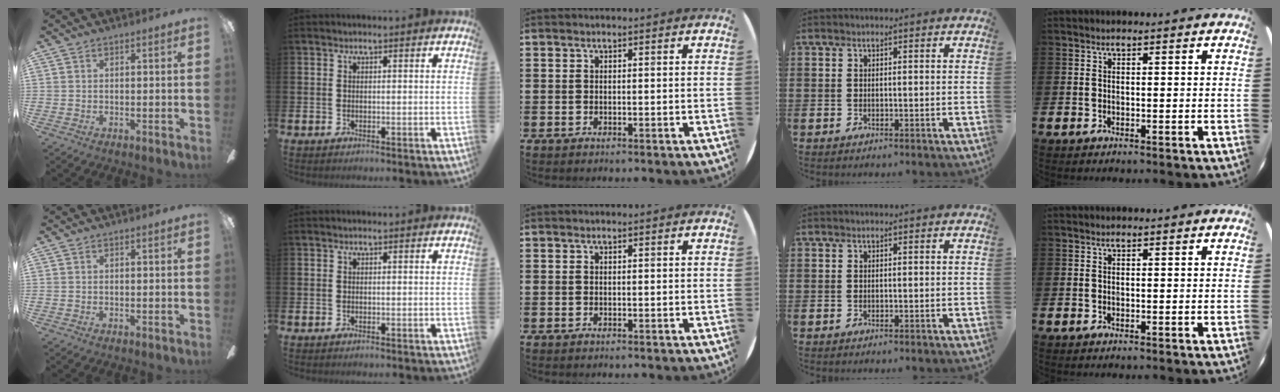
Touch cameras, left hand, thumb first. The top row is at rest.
{}